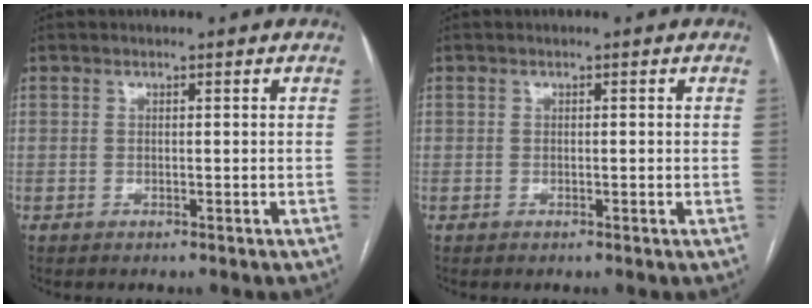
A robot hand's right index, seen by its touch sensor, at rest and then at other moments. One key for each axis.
{"total": 0.8, "fx": 0.0, "fy": 0.2, "fz": 0.8, "tx": -0.011, "ty": 0.002, "tz": 0.001}